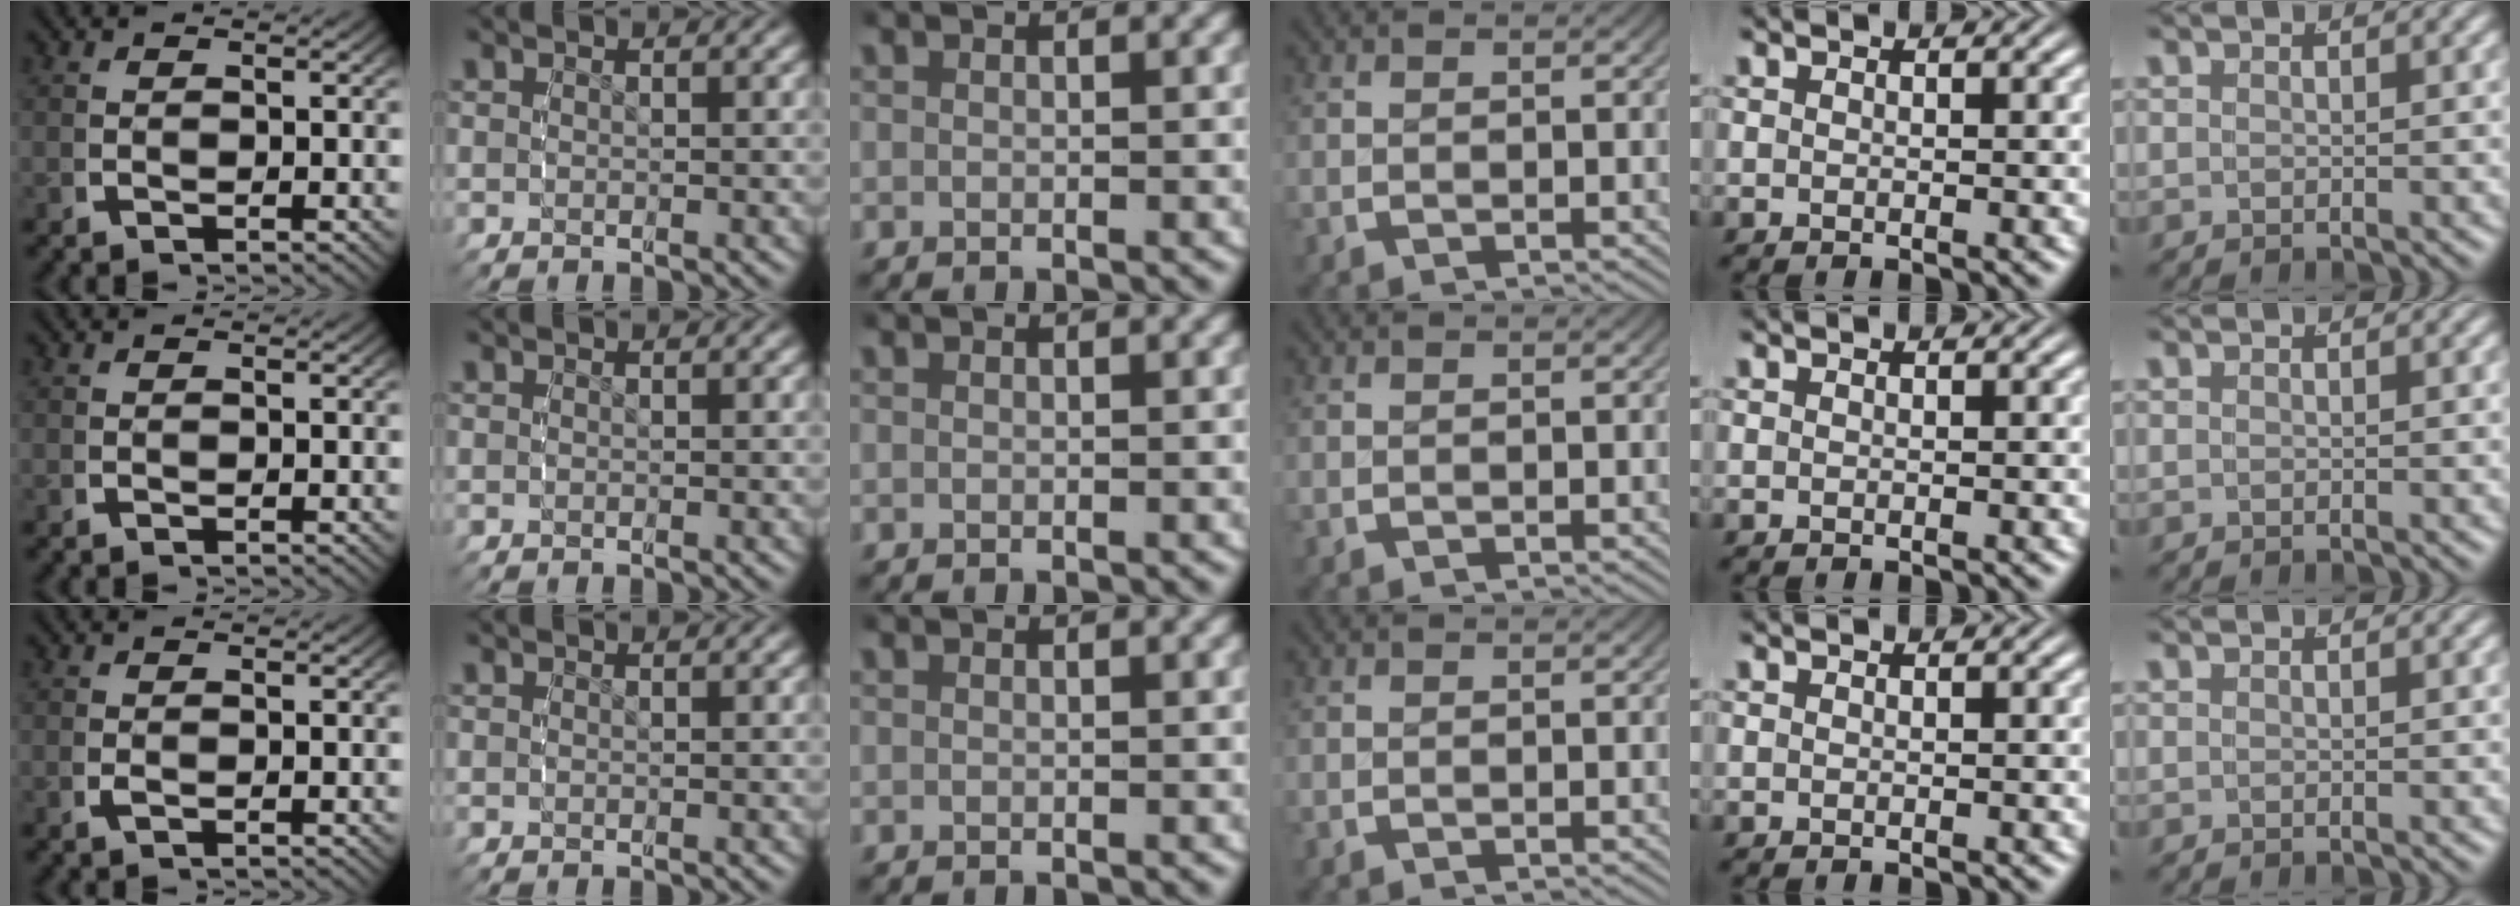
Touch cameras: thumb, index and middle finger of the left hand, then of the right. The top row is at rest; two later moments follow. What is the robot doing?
{"motion": "grasp_and_lifting", "object": "ethernet cable"}